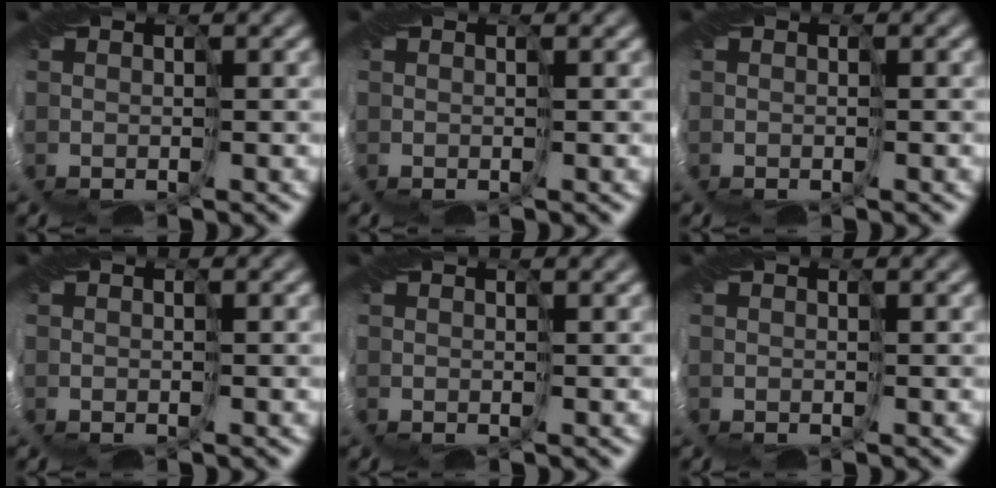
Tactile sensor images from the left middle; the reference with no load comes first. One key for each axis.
{"total": 0.0}
{"total": 0.0}
{"total": 0.0}
{"total": 0.8, "fx": 0.8, "fy": -0.2, "fz": 0.2, "tx": -0.003, "ty": 0.003, "tz": 0.008}
{"total": 0.5, "fx": 0.4, "fy": -0.3, "fz": 0.0, "tx": 0.000, "ty": 0.005, "tz": 0.005}